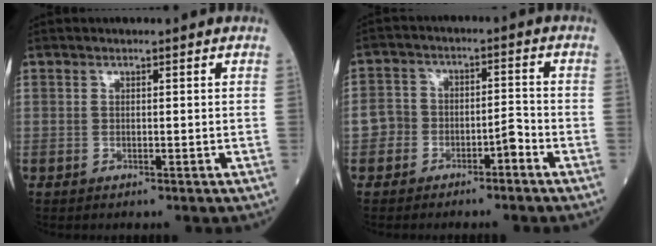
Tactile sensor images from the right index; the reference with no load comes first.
{"total": 4.8, "force": [-2.9, 3.0, 2.4], "torque": [-0.035, 0.028, -0.049]}